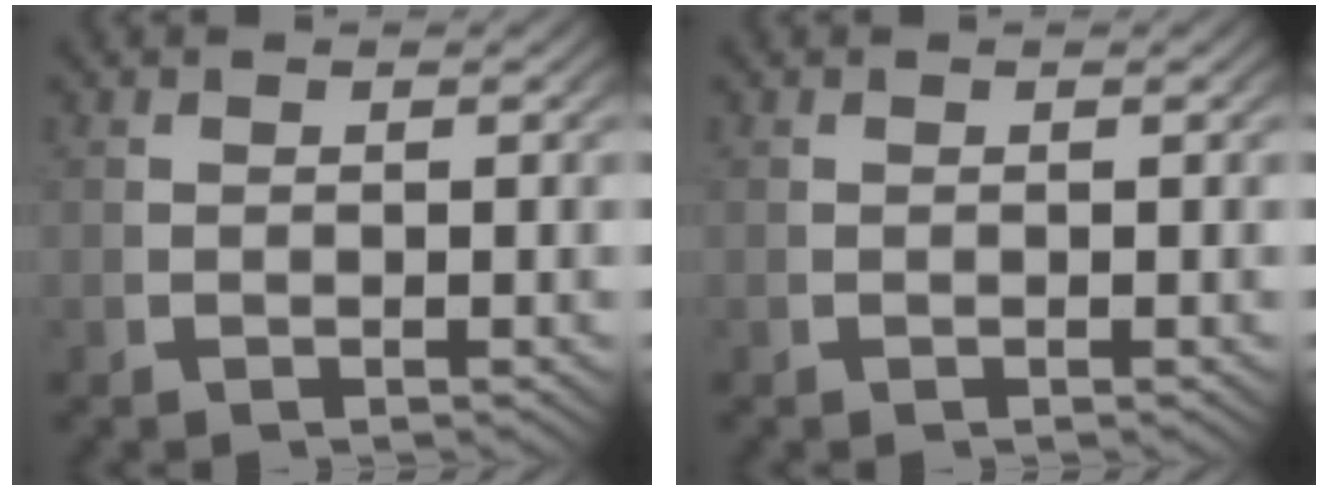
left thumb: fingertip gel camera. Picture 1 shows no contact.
{"total": 0.0}